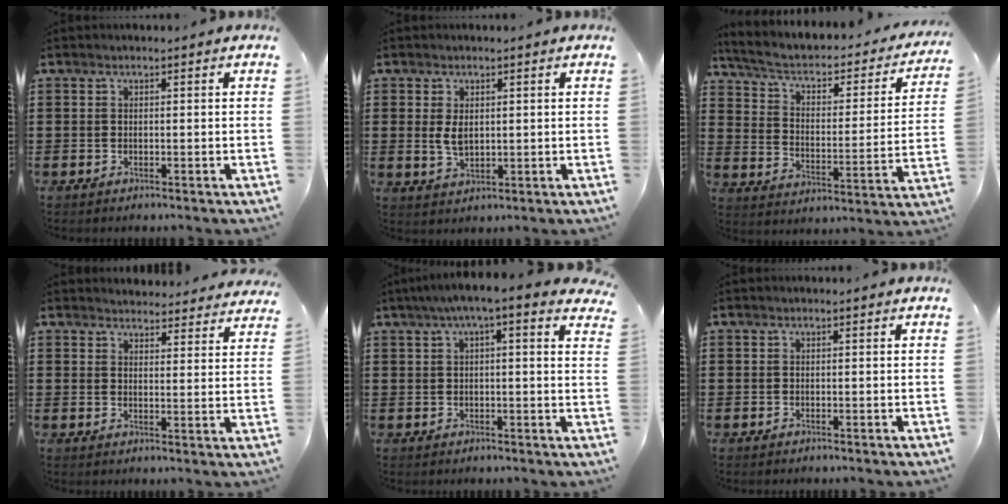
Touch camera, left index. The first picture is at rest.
{"total": 3.4, "force": [0.5, 2.0, 2.7], "torque": [-0.064, 0.002, 0.006]}
{"total": 3.7, "force": [1.8, 1.9, 2.5], "torque": [-0.060, -0.016, 0.022]}
{"total": 3.6, "force": [3.6, 0.3, 0.0], "torque": [-0.004, -0.021, 0.065]}
{"total": 3.9, "force": [2.6, 0.2, 3.0], "torque": [-0.063, -0.001, 0.044]}
{"total": 0.0}